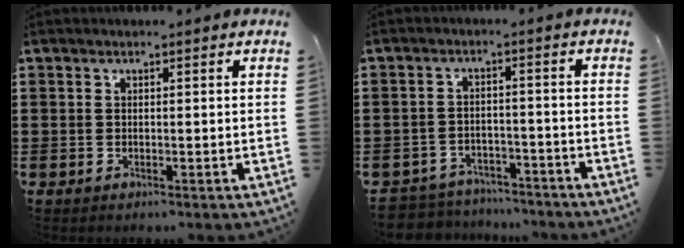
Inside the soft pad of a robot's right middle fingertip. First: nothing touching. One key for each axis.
{"total": 4.4, "fx": -4.4, "fy": 0.7, "fz": -0.3, "tx": -0.009, "ty": 0.004, "tz": -0.096}